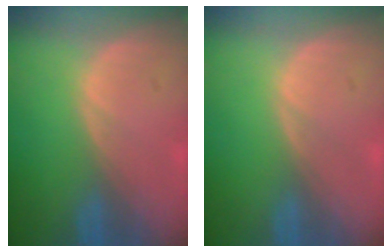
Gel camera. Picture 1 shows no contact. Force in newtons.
{"total": 0.0}